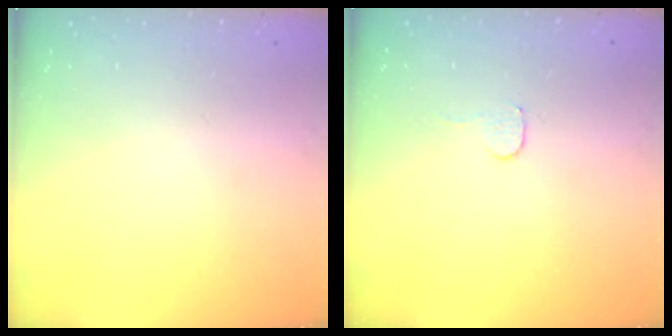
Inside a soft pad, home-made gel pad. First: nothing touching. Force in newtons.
{"total": 3.2, "press": 3.1, "slide": 0.3}